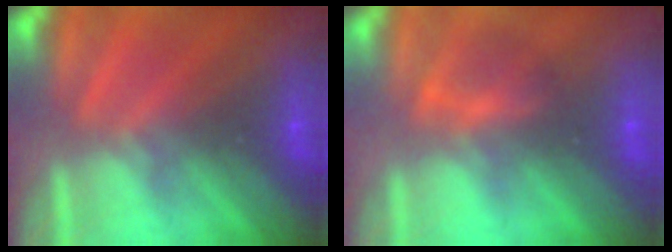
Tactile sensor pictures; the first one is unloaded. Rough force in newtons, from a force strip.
{"total": 2.1}